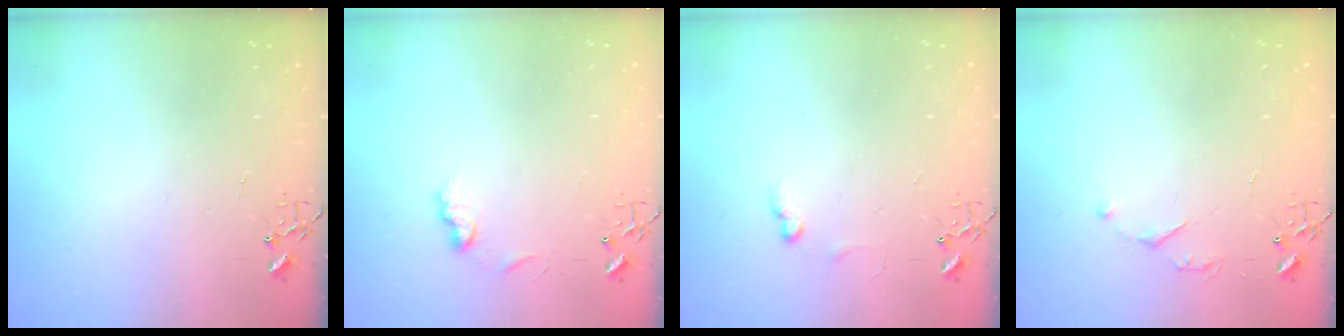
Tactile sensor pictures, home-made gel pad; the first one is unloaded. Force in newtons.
{"total": 7.6, "press": 7.6, "slide": 0.7}
{"total": 5.5, "press": 5.5, "slide": 0.8}
{"total": 4.3, "press": 4.3, "slide": 0.7}